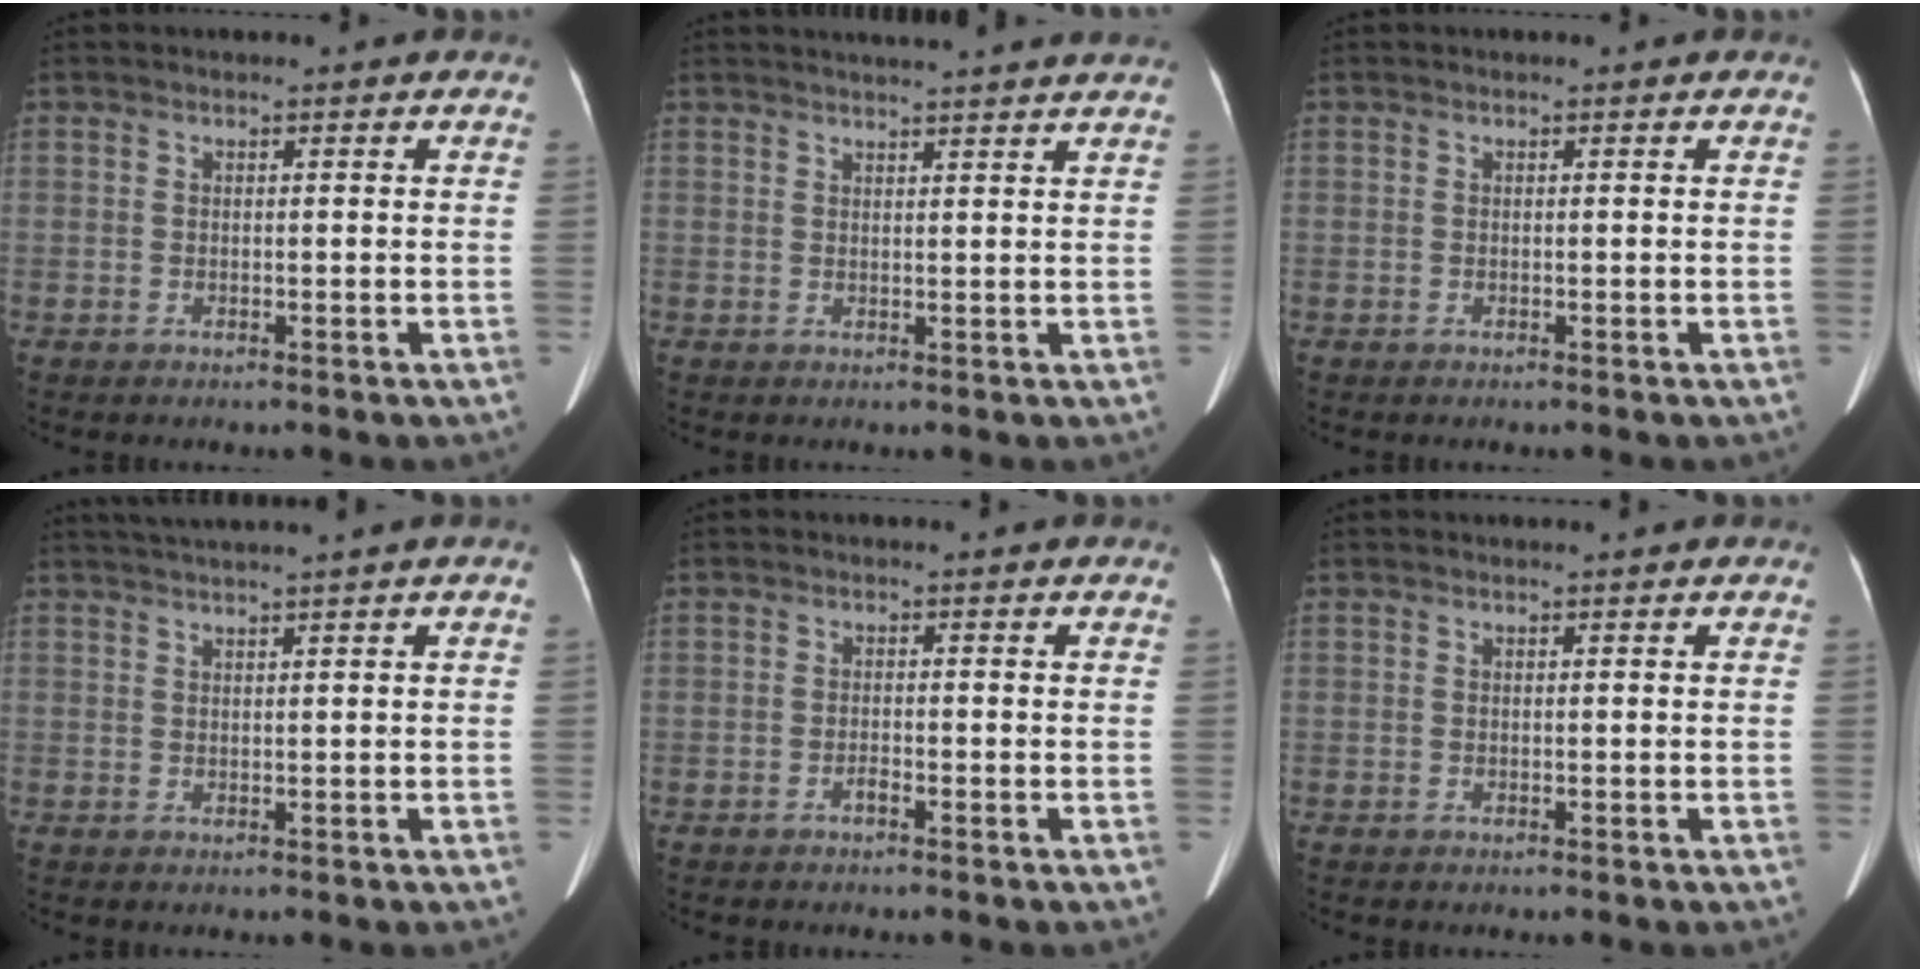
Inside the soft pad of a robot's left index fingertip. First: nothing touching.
{"total": 10.9, "force": [10.0, -0.5, 4.2], "torque": [-0.062, 0.014, 0.113]}
{"total": 0.0}
{"total": 4.2, "force": [3.3, -1.4, 2.2], "torque": [-0.034, 0.019, 0.063]}
{"total": 0.7, "force": [-0.6, 0.0, 0.5], "torque": [-0.009, 0.000, -0.011]}
{"total": 0.7, "force": [0.7, 0.0, 0.2], "torque": [-0.003, 0.005, 0.007]}